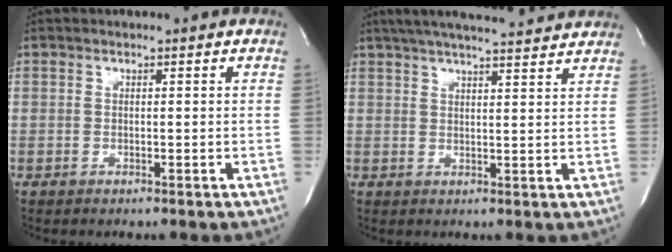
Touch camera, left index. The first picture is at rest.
{"total": 14.7, "force": [13.1, 1.3, 6.6], "torque": [-0.113, 0.031, 0.180]}